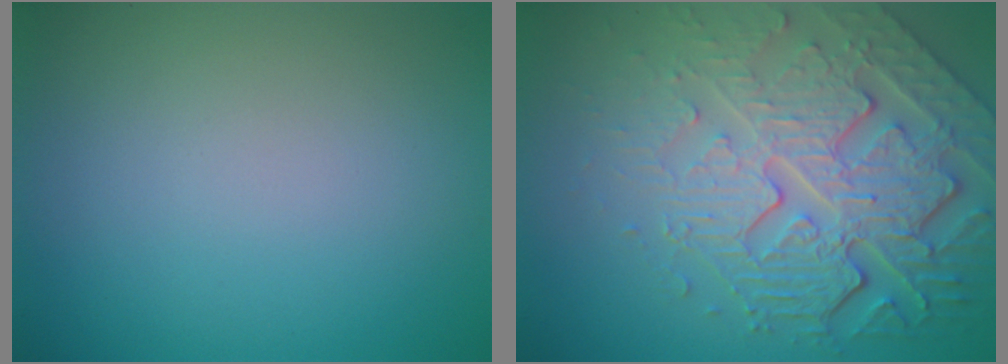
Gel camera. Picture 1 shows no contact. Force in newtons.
{"total": 8.2, "press": 5.8, "slide": 5.8}